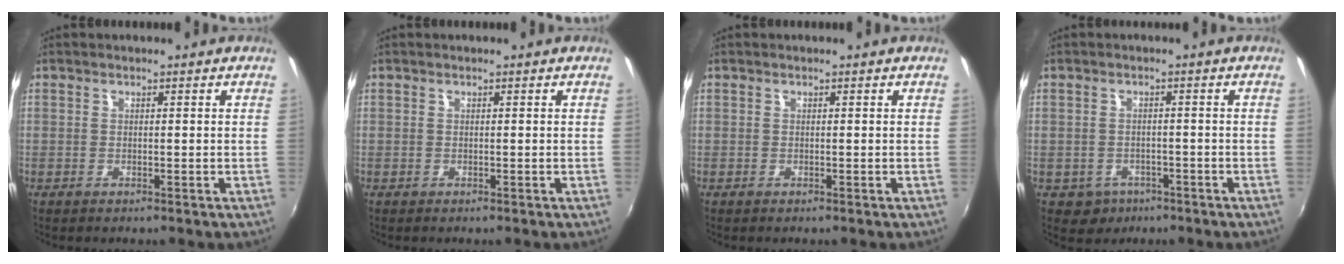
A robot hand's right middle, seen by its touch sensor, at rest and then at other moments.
{"total": 0.0}
{"total": 0.0}
{"total": 4.2, "force": [-2.2, 3.5, 1.0], "torque": [-0.031, 0.002, -0.024]}